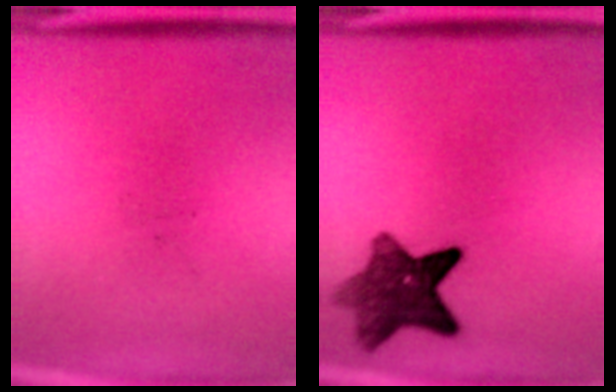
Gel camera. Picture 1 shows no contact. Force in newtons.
{"total": 8.6}